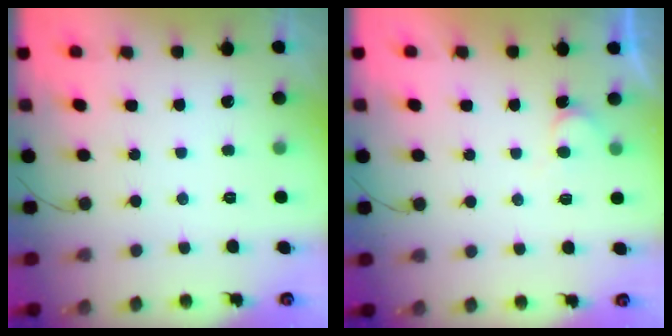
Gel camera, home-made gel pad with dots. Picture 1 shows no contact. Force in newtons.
{"total": 3.8, "press": 3.8, "slide": 0.3}